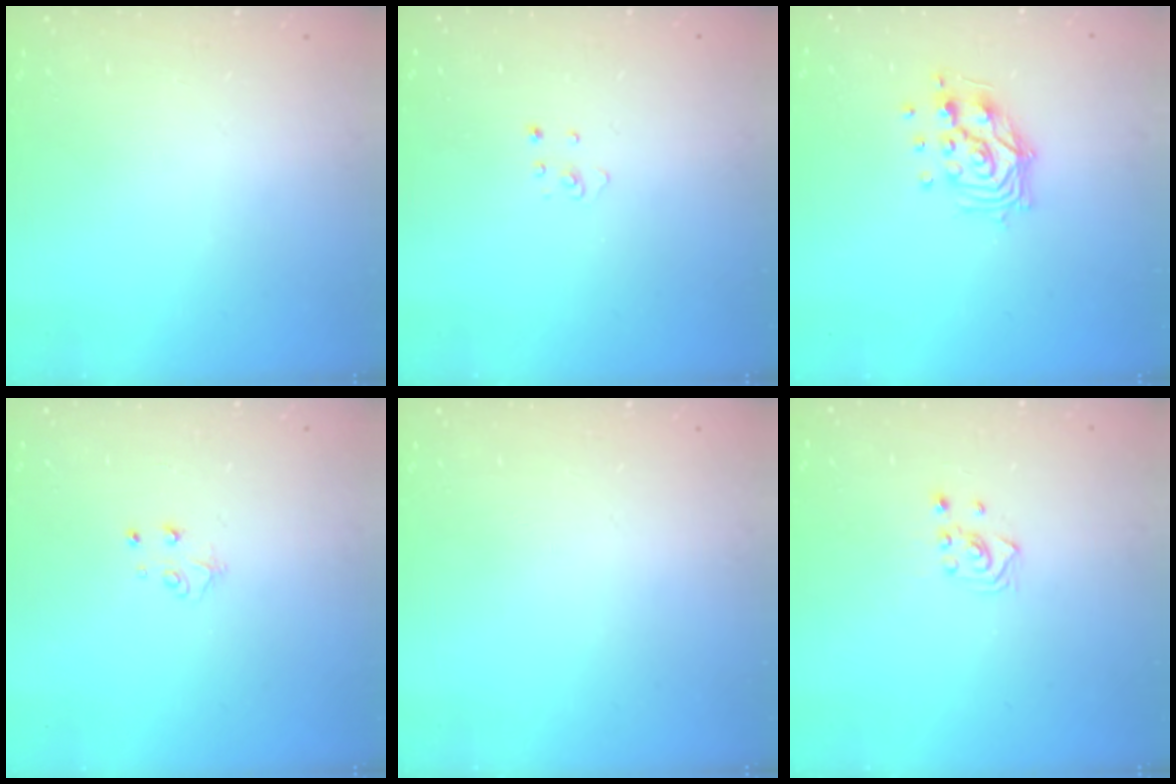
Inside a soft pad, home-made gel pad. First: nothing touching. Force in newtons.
{"total": 2.2, "press": 2.2, "slide": 0.2}
{"total": 10.8, "press": 10.7, "slide": 1.1}
{"total": 4.8, "press": 4.8, "slide": 0.5}
{"total": 0.0}
{"total": 2.6, "press": 2.4, "slide": 0.9}